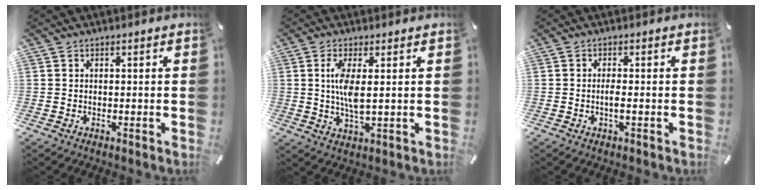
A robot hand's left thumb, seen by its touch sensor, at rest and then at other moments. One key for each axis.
{"total": 6.9, "fx": 0.9, "fy": 1.9, "fz": 6.5, "tx": -0.147, "ty": -0.006, "tz": 0.009}
{"total": 2.2, "fx": -0.5, "fy": 0.4, "fz": 2.1, "tx": -0.040, "ty": -0.003, "tz": -0.009}